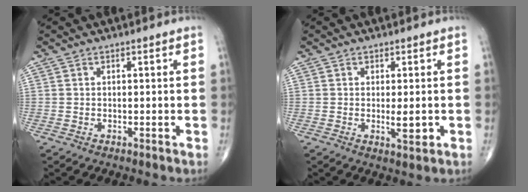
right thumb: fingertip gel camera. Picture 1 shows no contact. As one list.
[{"total": 3.1, "force": [-0.3, 1.0, 2.9], "torque": [-0.045, -0.007, -0.002]}]